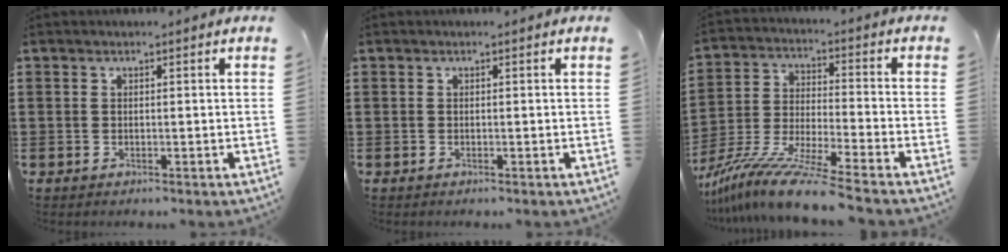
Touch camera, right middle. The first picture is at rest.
{"total": 0.0}
{"total": 10.7, "force": [-9.4, -0.3, 5.2], "torque": [-0.109, -0.003, -0.191]}